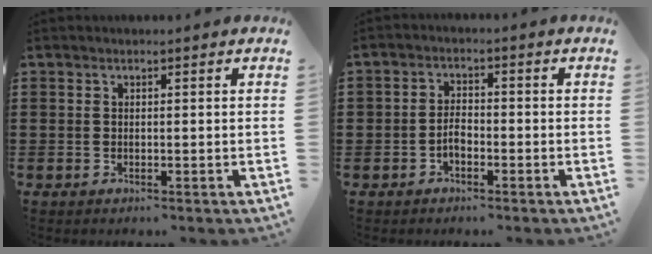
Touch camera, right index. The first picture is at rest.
{"total": 2.3, "force": [-1.3, 1.5, 1.3], "torque": [-0.027, 0.002, -0.027]}